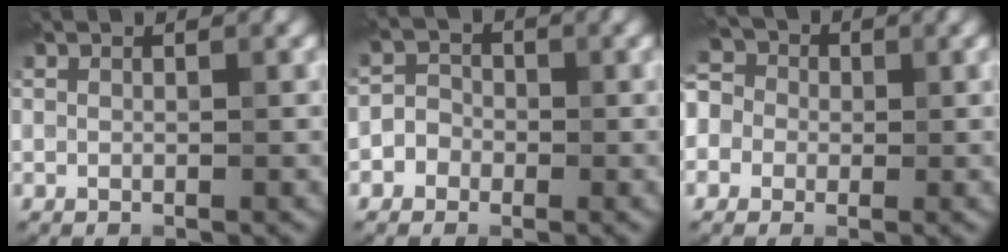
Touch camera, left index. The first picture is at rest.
{"total": 2.3, "force": [-1.1, 2.0, 0.2], "torque": [0.020, 0.009, -0.028]}
{"total": 6.5, "force": [-0.3, 5.9, 2.7], "torque": [-0.061, 0.041, -0.048]}